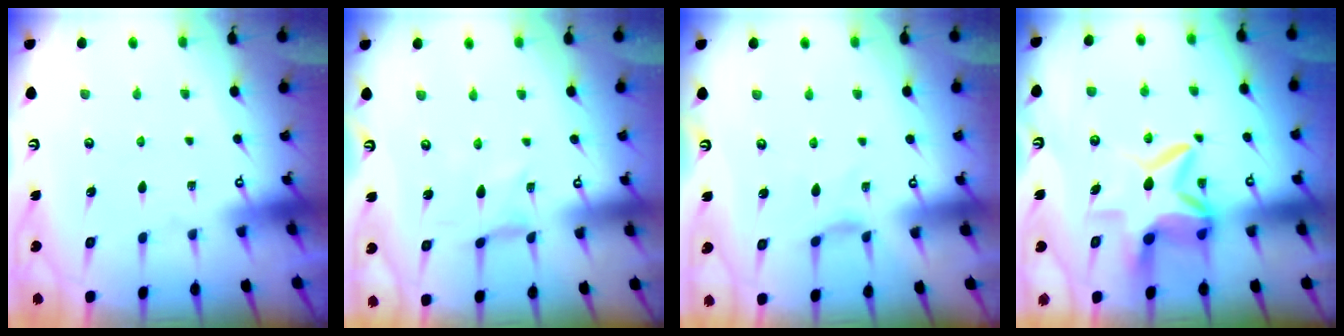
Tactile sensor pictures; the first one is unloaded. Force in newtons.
{"total": 0.6, "press": 0.6, "slide": 0.1}
{"total": 1.7, "press": 1.6, "slide": 0.4}
{"total": 10.3, "press": 10.2, "slide": 1.6}